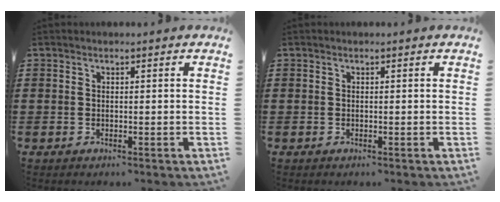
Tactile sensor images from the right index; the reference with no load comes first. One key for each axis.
{"total": 0.0}